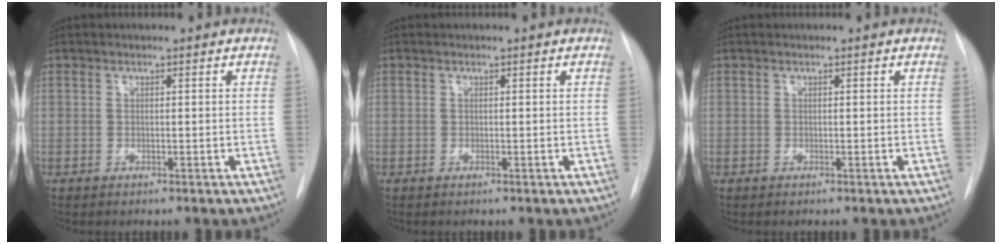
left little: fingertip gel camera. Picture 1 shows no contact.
{"total": 0.0}
{"total": 0.0}